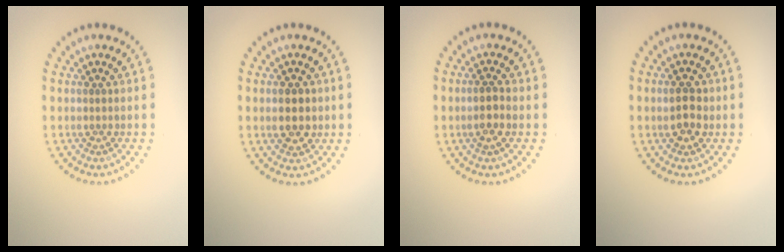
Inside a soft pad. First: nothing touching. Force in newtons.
{"total": 2.7, "press": 2.7, "slide": 0.2}
{"total": 1.5, "press": 1.4, "slide": 0.4}
{"total": 2.6, "press": 2.6, "slide": 0.2}